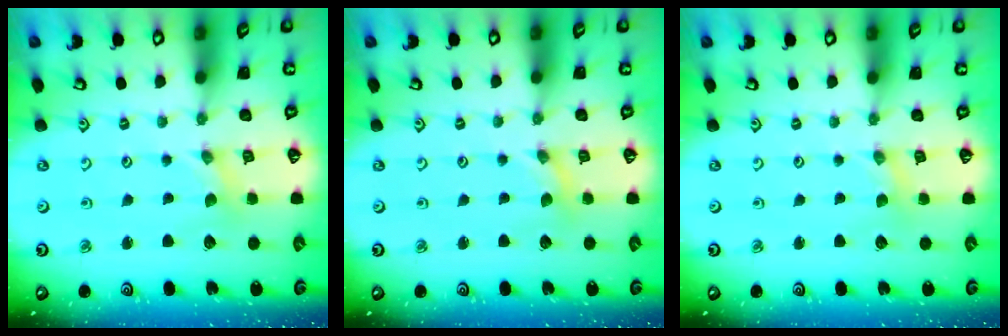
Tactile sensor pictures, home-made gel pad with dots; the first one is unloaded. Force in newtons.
{"total": 0.0}
{"total": 0.0}